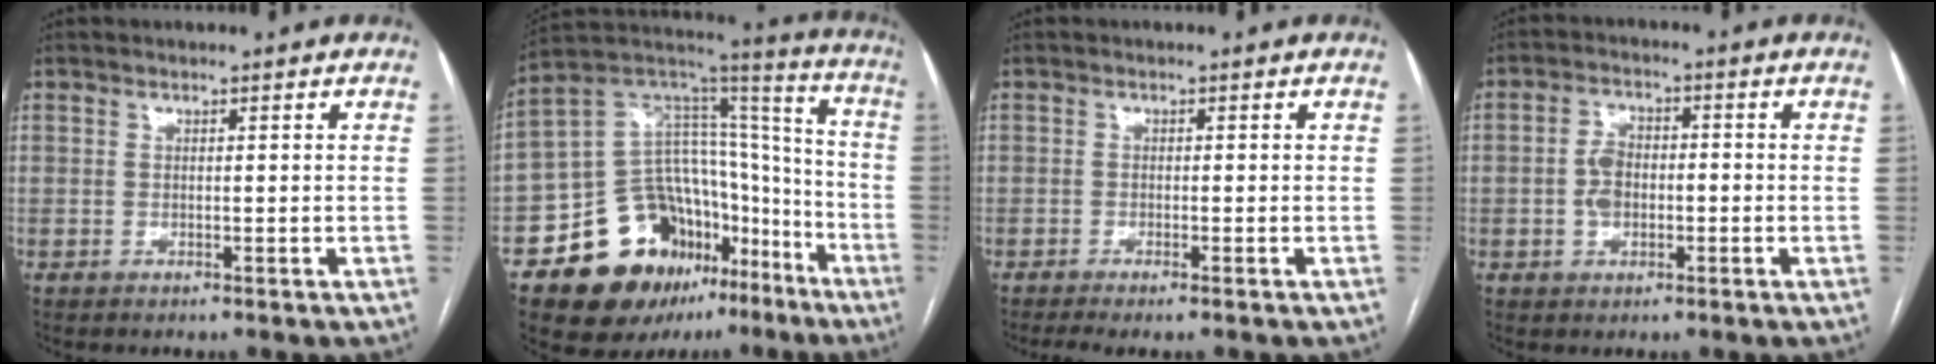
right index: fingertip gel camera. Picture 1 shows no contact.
{"total": 22.9, "force": [-13.1, 13.9, 12.6], "torque": [-0.178, 0.091, -0.201]}
{"total": 5.2, "force": [-3.9, 0.1, 3.6], "torque": [-0.059, -0.009, -0.063]}
{"total": 4.5, "force": [-0.9, 3.0, 3.3], "torque": [-0.068, 0.013, -0.017]}